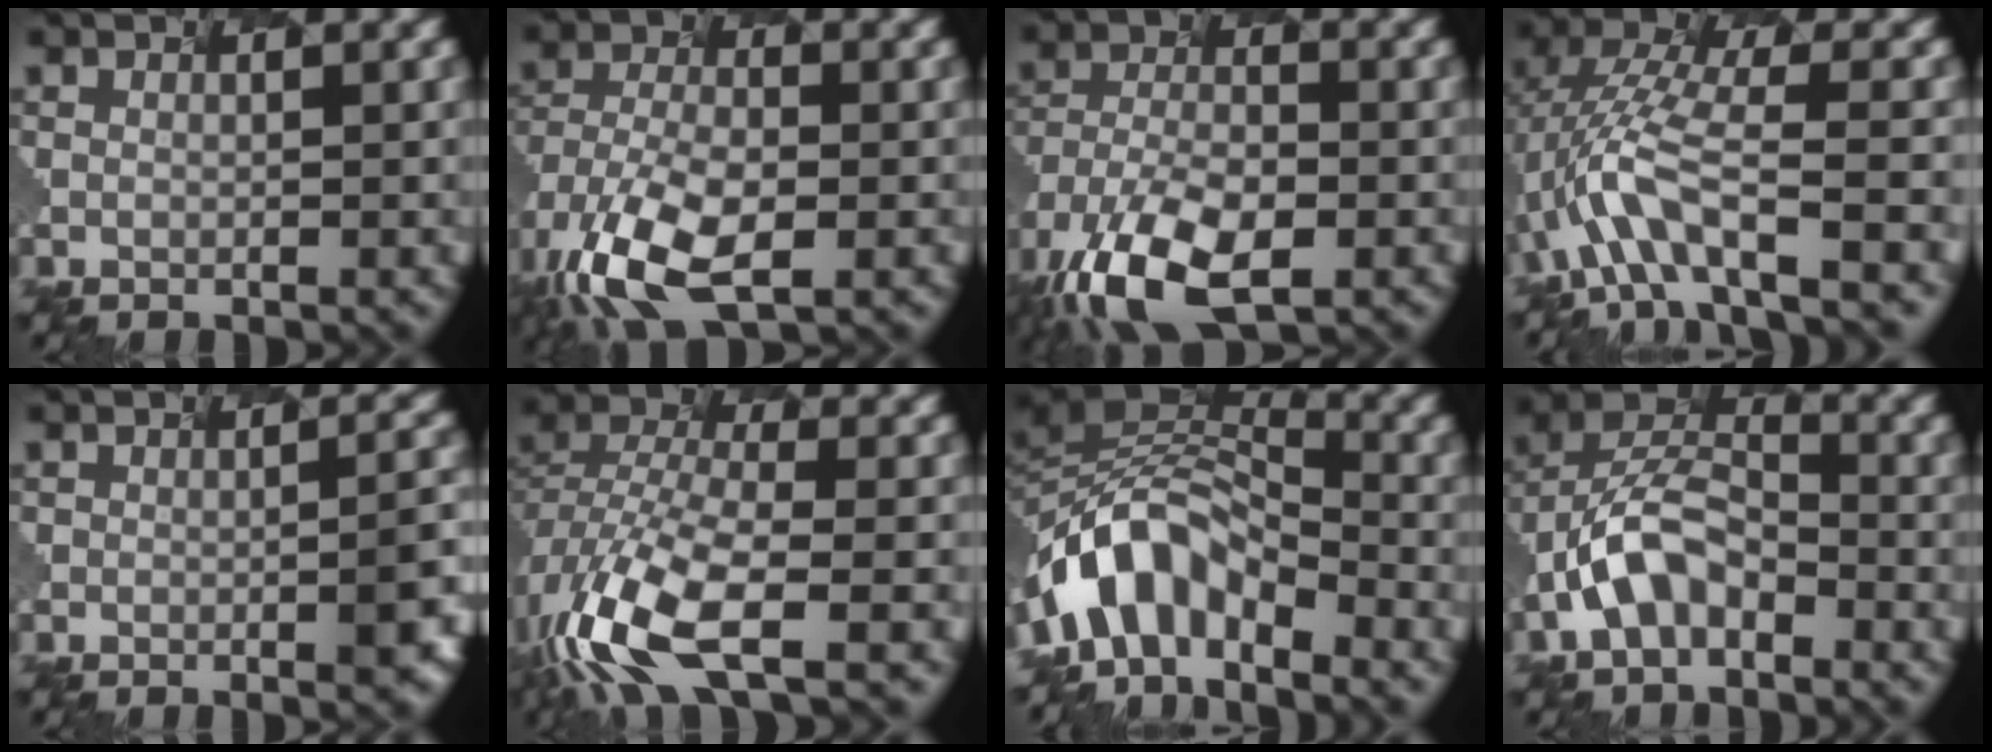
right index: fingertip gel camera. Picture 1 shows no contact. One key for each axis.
{"total": 10.4, "fx": -7.3, "fy": 3.9, "fz": 6.2, "tx": -0.164, "ty": -0.026, "tz": -0.097}
{"total": 12.3, "fx": -8.9, "fy": 5.0, "fz": 6.9, "tx": -0.170, "ty": -0.035, "tz": -0.116}
{"total": 6.3, "fx": -3.8, "fy": 1.0, "fz": 4.9, "tx": -0.122, "ty": 0.010, "tz": -0.045}
{"total": 4.9, "fx": -1.2, "fy": 1.5, "fz": 4.5, "tx": -0.018, "ty": 0.016, "tz": 0.006}
{"total": 9.9, "fx": -7.1, "fy": 2.8, "fz": 6.3, "tx": -0.167, "ty": -0.018, "tz": -0.105}
{"total": 7.0, "fx": -6.1, "fy": 2.5, "fz": 2.6, "tx": -0.063, "ty": 0.006, "tz": -0.094}
{"total": 5.5, "fx": -4.2, "fy": 2.2, "fz": 2.6, "tx": -0.077, "ty": 0.011, "tz": -0.052}